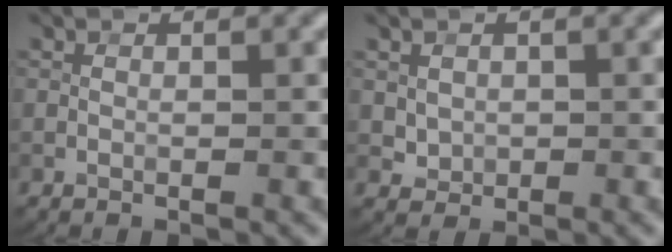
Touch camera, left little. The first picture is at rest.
{"total": 1.3, "force": [0.2, 1.2, 0.5], "torque": [-0.009, -0.005, 0.008]}